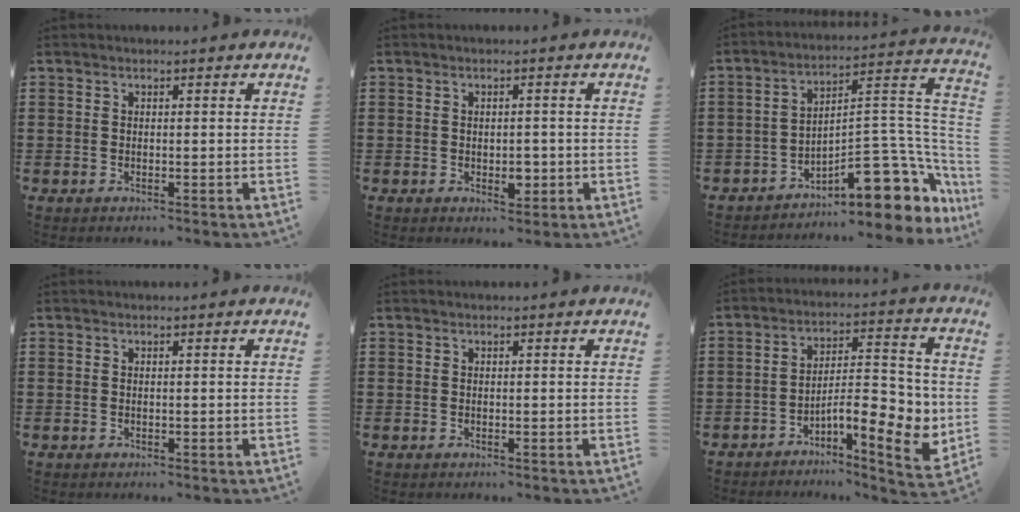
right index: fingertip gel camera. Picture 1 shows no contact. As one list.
[{"total": 3.3, "force": [-0.7, 1.7, 2.7], "torque": [-0.041, -0.002, -0.012]}, {"total": 14.4, "force": [-7.7, 5.4, 10.9], "torque": [-0.136, 0.008, -0.128]}, {"total": 0.0}, {"total": 0.0}, {"total": 10.1, "force": [-3.1, 3.5, 8.9], "torque": [-0.125, -0.012, -0.054]}]